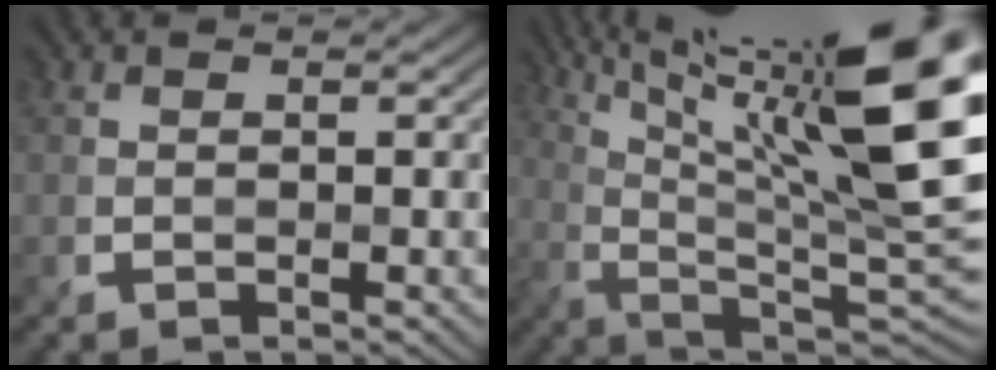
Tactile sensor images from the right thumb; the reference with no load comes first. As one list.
[{"total": 20.8, "force": [8.9, 6.0, 17.8], "torque": [-0.262, 0.024, 0.144]}]